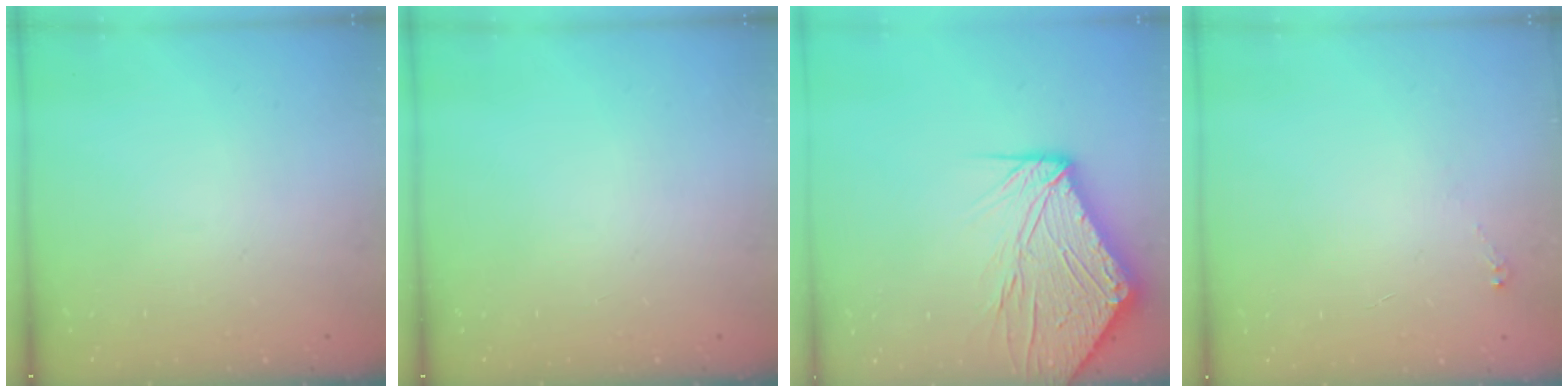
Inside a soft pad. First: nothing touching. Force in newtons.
{"total": 0.0}
{"total": 15.5, "press": 15.5, "slide": 1.5}
{"total": 3.1, "press": 3.0, "slide": 0.5}